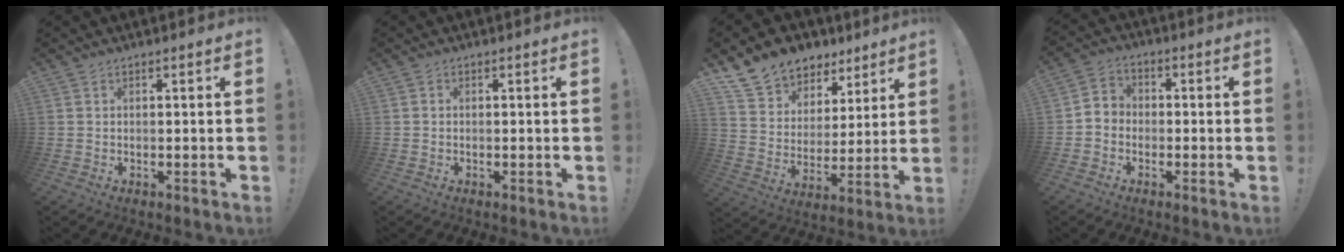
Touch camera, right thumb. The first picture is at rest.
{"total": 0.6, "force": [-0.4, 0.4, 0.0], "torque": [0.001, 0.001, -0.007]}
{"total": 11.7, "force": [8.5, 7.7, 2.2], "torque": [-0.049, -0.062, 0.167]}
{"total": 4.8, "force": [-2.7, 3.8, 1.2], "torque": [-0.020, 0.023, -0.049]}